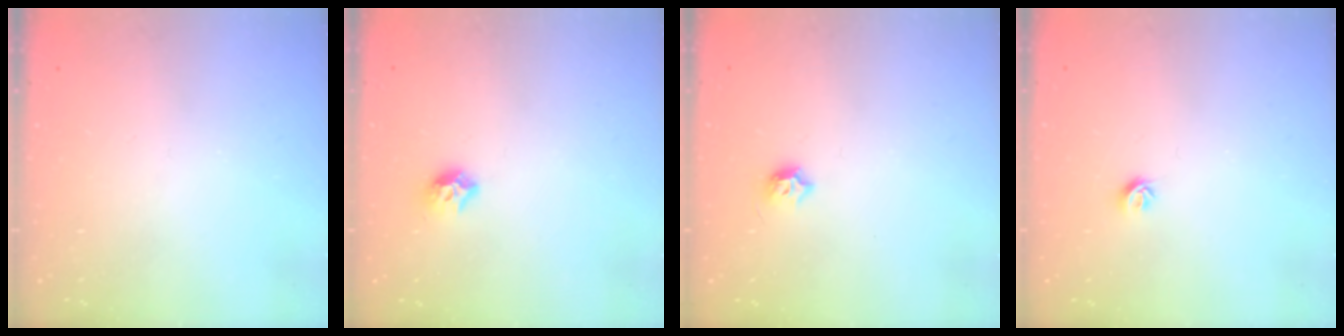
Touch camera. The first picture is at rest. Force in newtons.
{"total": 7.9, "press": 7.8, "slide": 1.0}
{"total": 5.5, "press": 5.4, "slide": 0.9}
{"total": 4.9, "press": 4.8, "slide": 0.9}